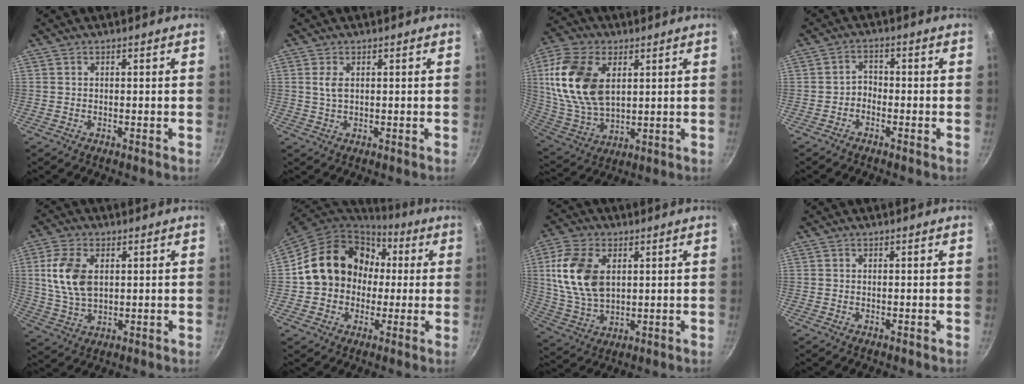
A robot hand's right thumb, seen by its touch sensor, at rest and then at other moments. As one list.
[{"total": 2.5, "force": [0.7, 1.2, 2.1], "torque": [-0.042, -0.003, 0.014]}, {"total": 18.6, "force": [4.8, 11.3, 14.0], "torque": [-0.261, -0.012, 0.100]}, {"total": 2.3, "force": [-1.5, 1.5, 1.0], "torque": [-0.009, 0.023, -0.031]}, {"total": 10.6, "force": [2.2, 6.4, 8.1], "torque": [-0.152, -0.009, 0.044]}, {"total": 18.0, "force": [1.7, 15.4, 9.2], "torque": [-0.123, 0.046, 0.024]}, {"total": 14.3, "force": [3.3, 8.8, 10.7], "torque": [-0.198, -0.009, 0.070]}, {"total": 0.0}]